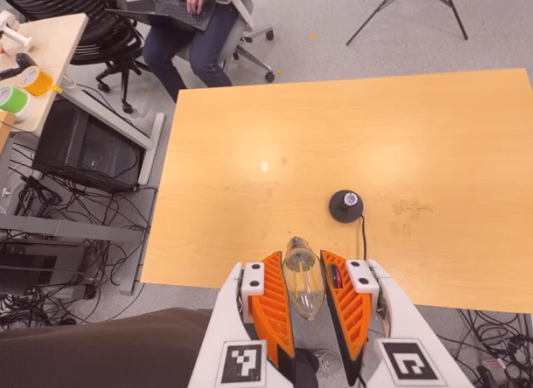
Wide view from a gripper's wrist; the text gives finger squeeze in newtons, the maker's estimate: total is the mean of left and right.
{"total": 13.4, "left": 14.3, "right": 12.5}